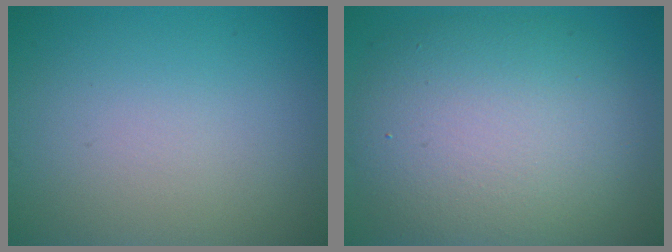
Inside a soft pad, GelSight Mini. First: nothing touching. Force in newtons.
{"total": 9.8, "press": 9.8, "slide": 0.9}